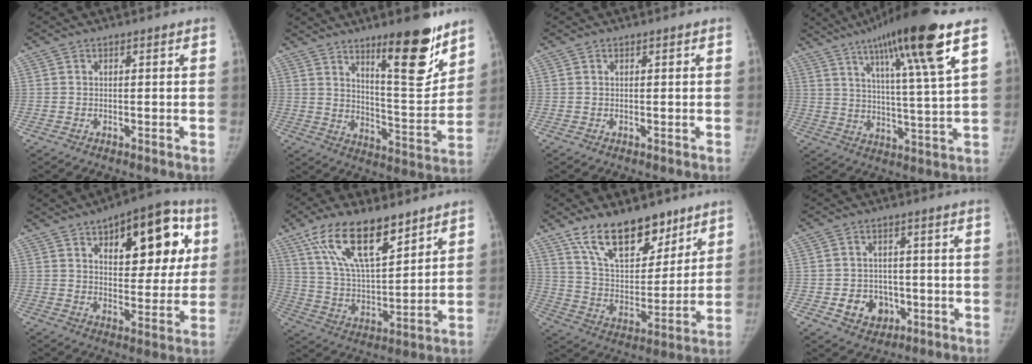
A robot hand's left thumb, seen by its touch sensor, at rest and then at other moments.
{"total": 16.1, "force": [10.6, 3.9, 11.5], "torque": [-0.132, -0.087, 0.172]}
{"total": 0.0}
{"total": 19.3, "force": [10.9, 1.0, 15.8], "torque": [-0.246, -0.038, 0.173]}
{"total": 19.7, "force": [7.4, 9.8, 15.5], "torque": [-0.147, -0.008, 0.101]}
{"total": 17.1, "force": [10.7, 6.5, 11.7], "torque": [-0.184, -0.044, 0.207]}
{"total": 17.7, "force": [12.1, 8.7, 9.5], "torque": [-0.108, -0.070, 0.215]}
{"total": 7.4, "force": [-2.1, 6.2, 3.3], "torque": [-0.021, 0.014, -0.025]}